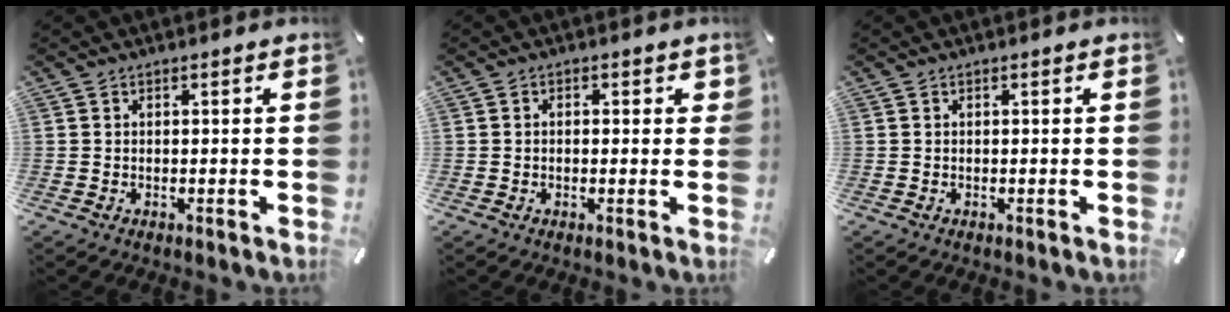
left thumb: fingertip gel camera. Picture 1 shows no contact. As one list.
[{"total": 1.7, "force": [-0.2, 1.2, 1.1], "torque": [-0.012, 0.003, -0.007]}, {"total": 0.0}]